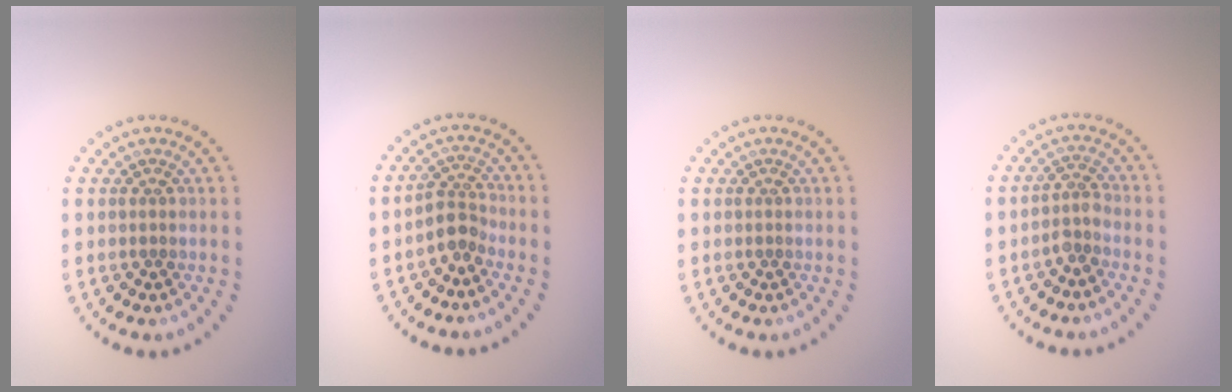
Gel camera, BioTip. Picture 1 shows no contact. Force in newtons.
{"total": 2.3, "press": 1.7, "slide": 1.5}
{"total": 0.0}
{"total": 1.7, "press": 1.2, "slide": 1.2}